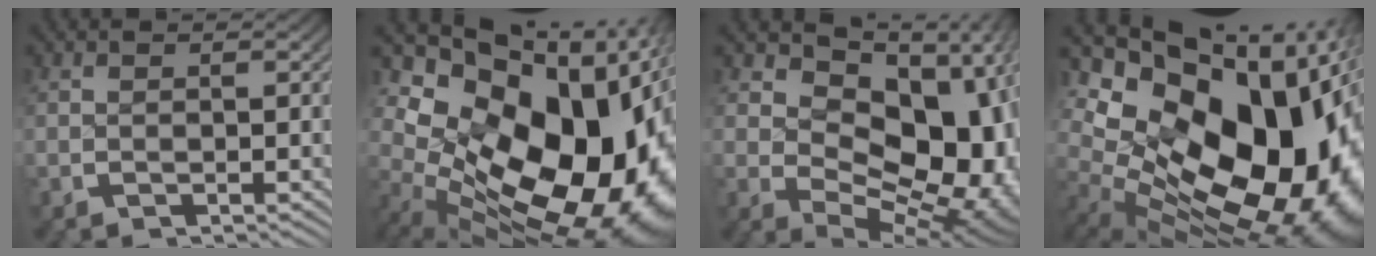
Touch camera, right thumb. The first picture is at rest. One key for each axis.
{"total": 24.7, "fx": -1.5, "fy": 16.4, "fz": 18.4, "tx": -0.296, "ty": -0.037, "tz": -0.013}
{"total": 16.9, "fx": -0.2, "fy": 10.8, "fz": 13.0, "tx": -0.196, "ty": -0.024, "tz": 0.003}
{"total": 27.4, "fx": -0.8, "fy": 18.7, "fz": 20.0, "tx": -0.333, "ty": -0.039, "tz": -0.007}